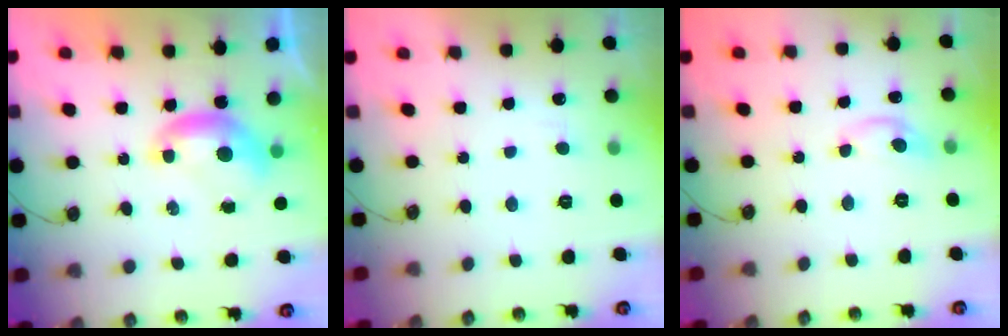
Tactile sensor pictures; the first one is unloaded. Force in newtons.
{"total": 2.3, "press": 2.3, "slide": 0.4}
{"total": 0.0}